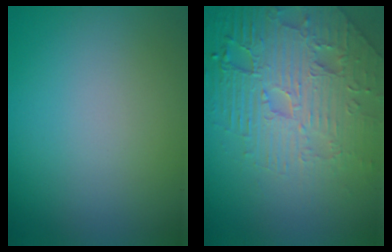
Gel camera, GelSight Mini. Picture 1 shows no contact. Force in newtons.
{"total": 6.8, "press": 5.6, "slide": 3.7}